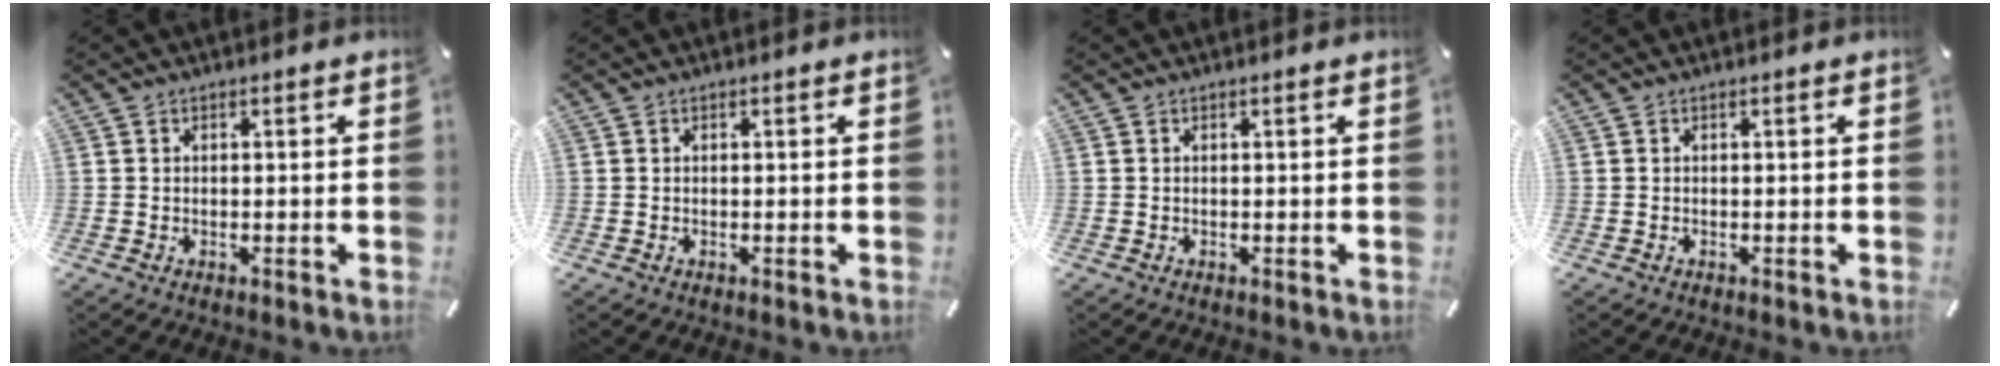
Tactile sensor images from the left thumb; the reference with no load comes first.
{"total": 0.0}
{"total": 0.0}
{"total": 0.0}